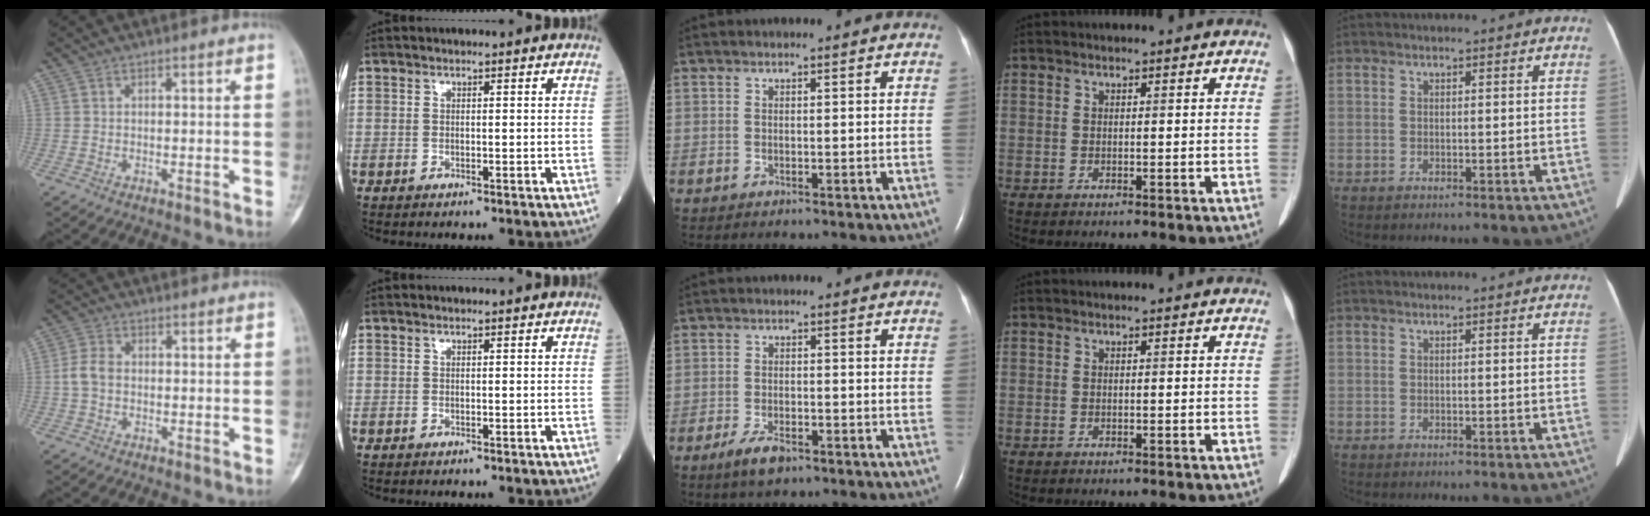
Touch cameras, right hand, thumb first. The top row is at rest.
{"thumb": {"total": 3.6, "force": [-0.3, 2.5, 2.5], "torque": [-0.054, 0.008, -0.013]}, "middle": {"total": 3.9, "force": [-2.6, 1.4, 2.5], "torque": [-0.058, -0.004, -0.043]}}